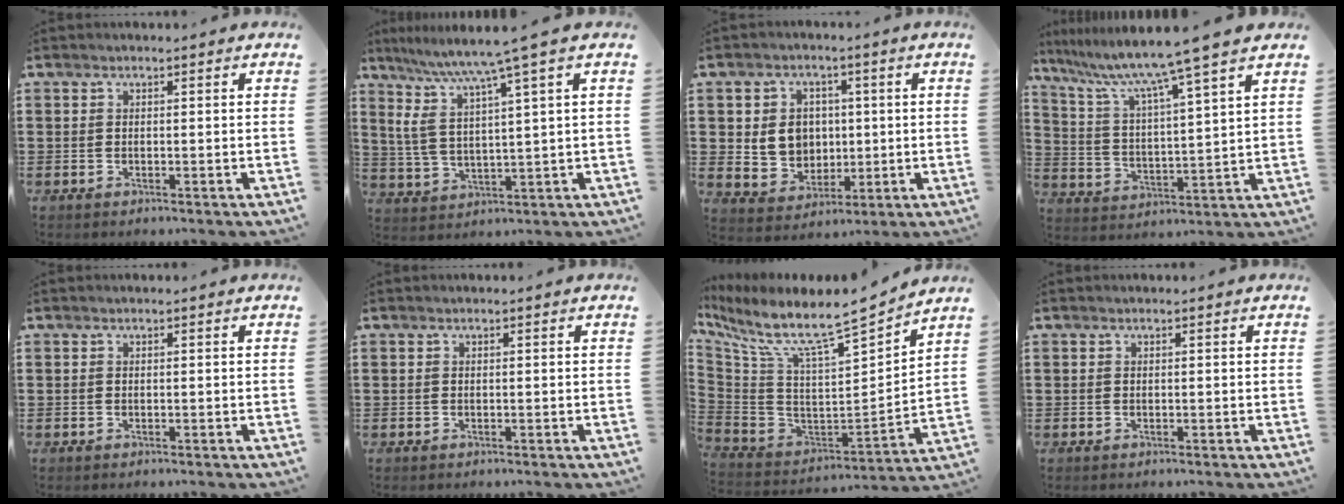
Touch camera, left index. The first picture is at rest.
{"total": 6.9, "force": [4.3, 0.0, 5.4], "torque": [-0.124, -0.031, 0.067]}
{"total": 6.0, "force": [0.8, 5.5, 2.1], "torque": [-0.048, 0.009, 0.013]}
{"total": 8.8, "force": [7.3, -1.4, 4.7], "torque": [-0.121, -0.051, 0.115]}
{"total": 0.0}
{"total": 0.0}
{"total": 8.7, "force": [6.7, 0.9, 5.5], "torque": [-0.133, -0.064, 0.104]}
{"total": 0.0}